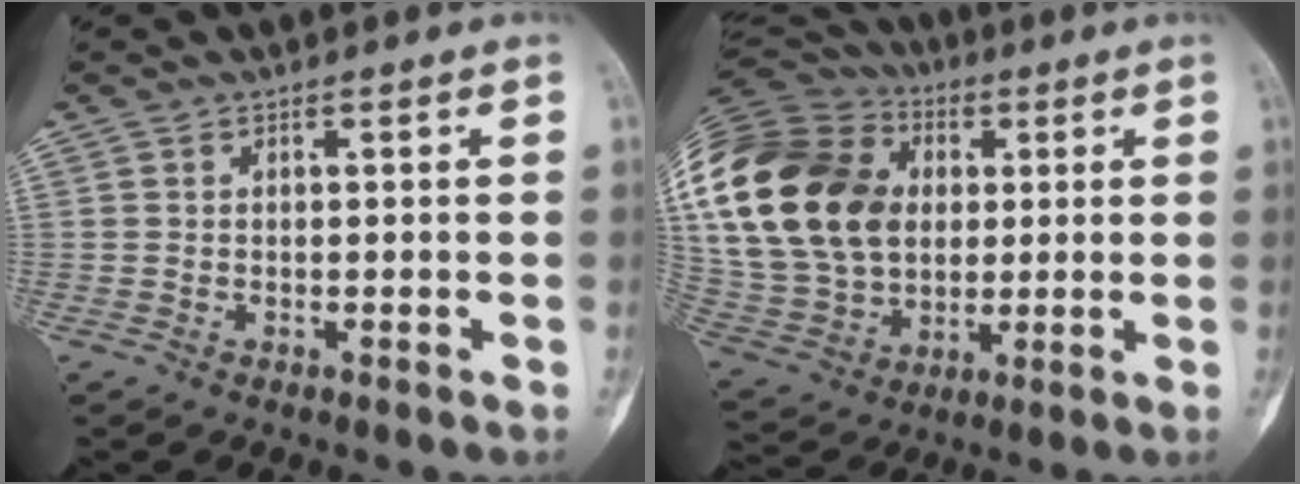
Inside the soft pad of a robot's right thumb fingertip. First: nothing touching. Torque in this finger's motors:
{"motor_torque": [-0.48, 2.06, 2.36, 0.42, 0.56]}